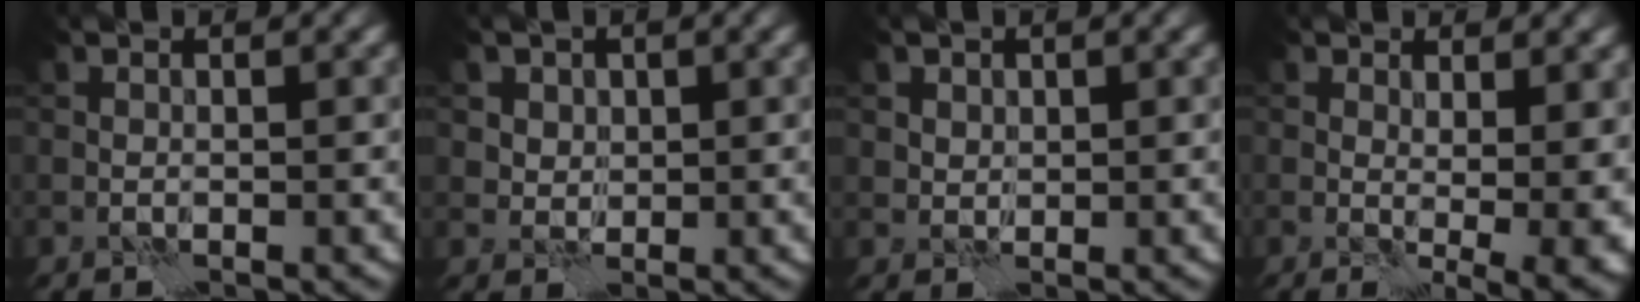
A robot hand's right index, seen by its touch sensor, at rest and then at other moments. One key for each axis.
{"total": 2.6, "fx": 1.4, "fy": 2.1, "fz": 0.8, "tx": -0.020, "ty": -0.009, "tz": 0.036}
{"total": 1.4, "fx": 0.8, "fy": 1.2, "fz": 0.4, "tx": -0.007, "ty": -0.002, "tz": 0.015}
{"total": 6.9, "fx": 1.1, "fy": 2.8, "fz": 6.2, "tx": -0.062, "ty": -0.012, "tz": 0.028}